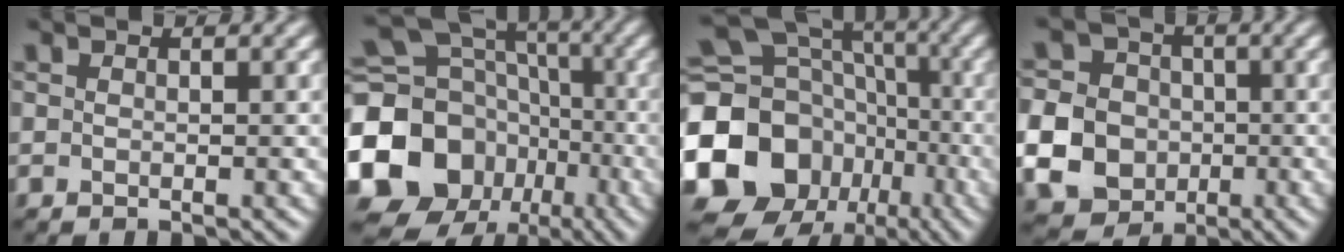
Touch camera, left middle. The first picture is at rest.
{"total": 16.9, "force": [-4.6, 14.7, 6.9], "torque": [-0.156, -0.007, -0.107]}
{"total": 18.6, "force": [-5.0, 16.3, 7.4], "torque": [-0.169, -0.005, -0.113]}
{"total": 9.7, "force": [-2.2, 8.8, 3.4], "torque": [-0.088, -0.014, -0.068]}